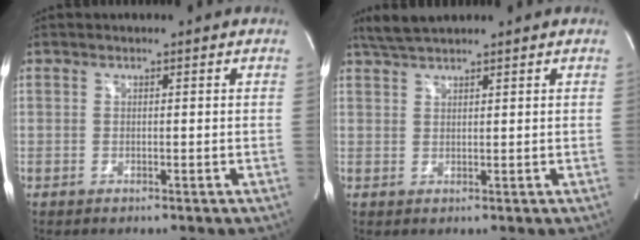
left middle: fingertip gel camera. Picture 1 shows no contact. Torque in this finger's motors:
{"motor_torque": [0.12, -0.08, -0.06, 0.00]}